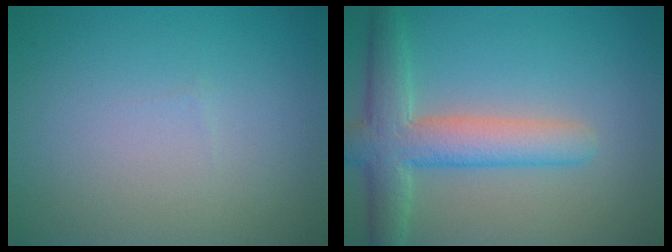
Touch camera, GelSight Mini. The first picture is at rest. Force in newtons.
{"total": 5.8, "press": 5.8, "slide": 0.4}